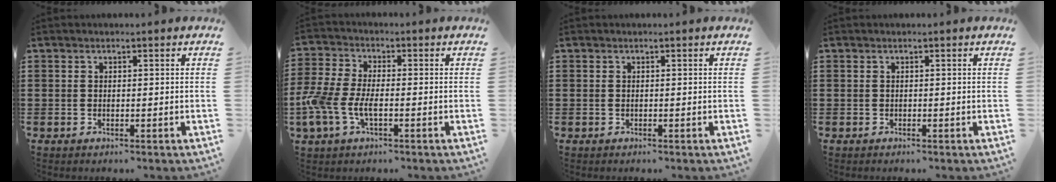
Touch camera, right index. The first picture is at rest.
{"total": 6.1, "force": [-2.1, 2.6, 5.1], "torque": [-0.143, -0.014, -0.051]}
{"total": 0.0}
{"total": 0.0}